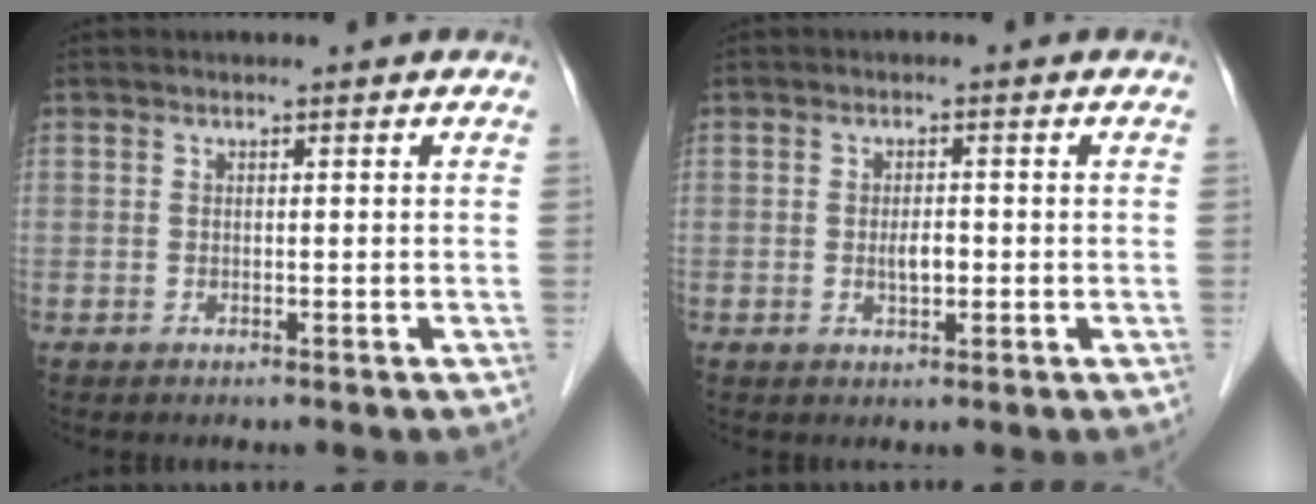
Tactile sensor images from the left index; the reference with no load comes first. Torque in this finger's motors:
{"motor_torque": [0.25, 0.23, 0.02, 0.04]}